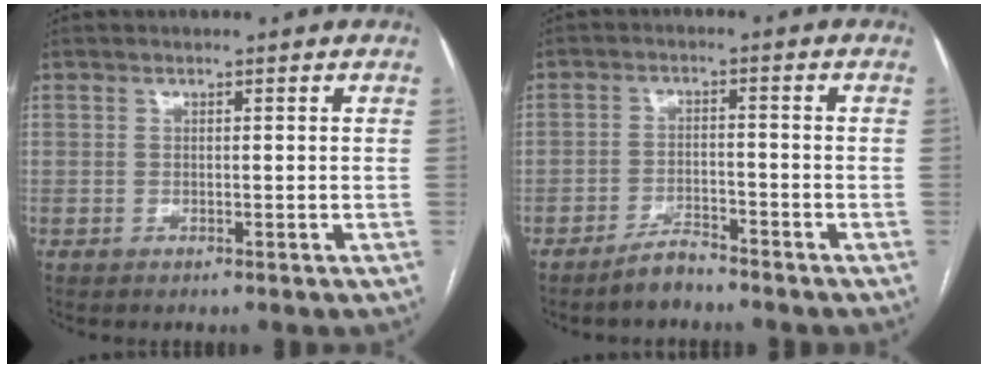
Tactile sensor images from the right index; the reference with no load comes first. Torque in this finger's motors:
{"motor_torque": [-0.07, -0.06, -0.31, -0.09]}